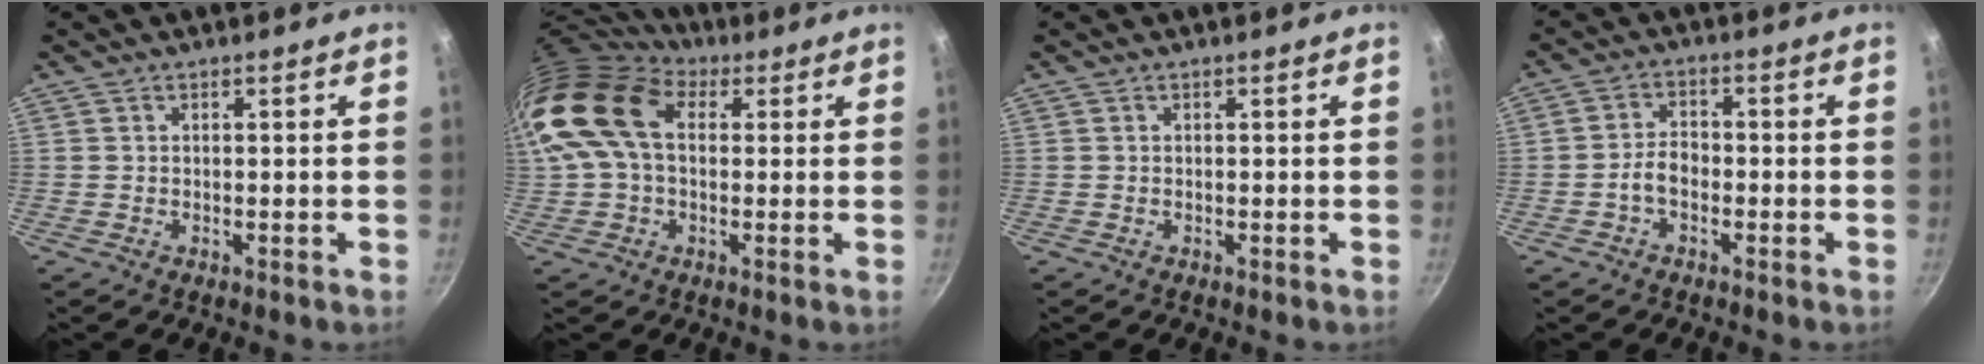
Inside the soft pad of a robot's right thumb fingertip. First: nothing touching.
{"total": 17.9, "force": [4.0, 11.6, 13.0], "torque": [-0.249, 0.024, 0.059]}
{"total": 0.0}
{"total": 4.0, "force": [-1.6, 2.5, 2.7], "torque": [-0.042, 0.025, -0.035]}